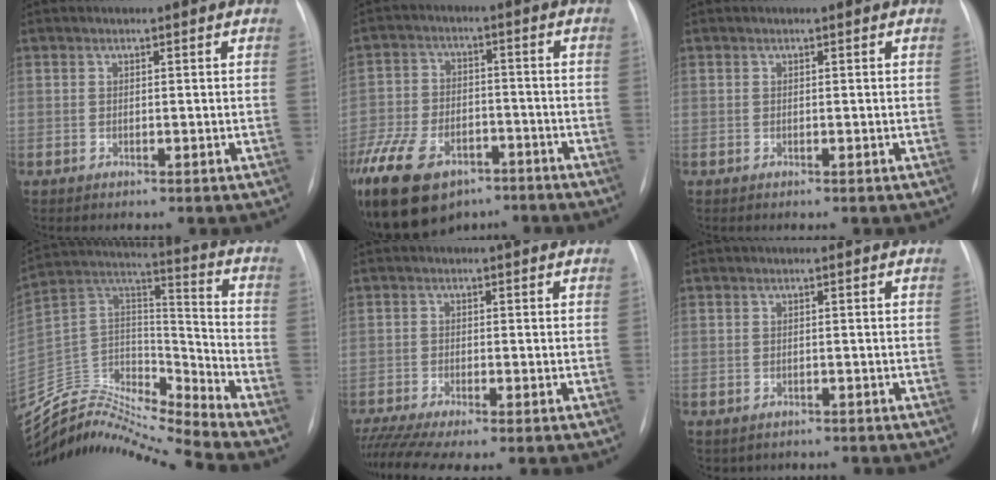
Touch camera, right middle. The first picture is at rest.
{"total": 22.5, "force": [-13.7, 13.0, 12.1], "torque": [-0.329, -0.022, -0.222]}
{"total": 0.0}
{"total": 17.0, "force": [-16.8, -0.9, 2.1], "torque": [-0.033, 0.057, -0.310]}
{"total": 6.8, "force": [-5.2, 0.6, 4.4], "torque": [-0.081, -0.010, -0.088]}
{"total": 2.2, "force": [-1.6, 1.4, 0.3], "torque": [-0.007, 0.004, -0.017]}